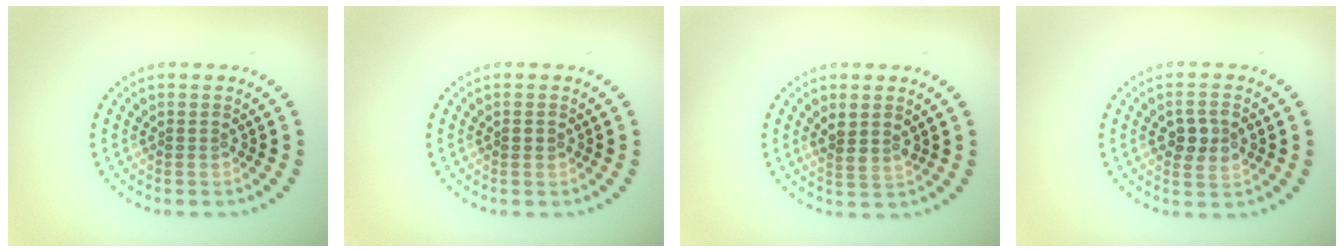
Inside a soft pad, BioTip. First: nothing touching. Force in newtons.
{"total": 1.0, "press": 1.0, "slide": 0.1}
{"total": 2.0, "press": 1.7, "slide": 0.9}
{"total": 2.8, "press": 2.8, "slide": 0.1}